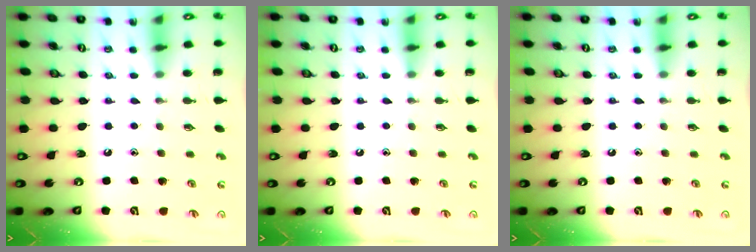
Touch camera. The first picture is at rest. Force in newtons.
{"total": 0.0}
{"total": 0.0}